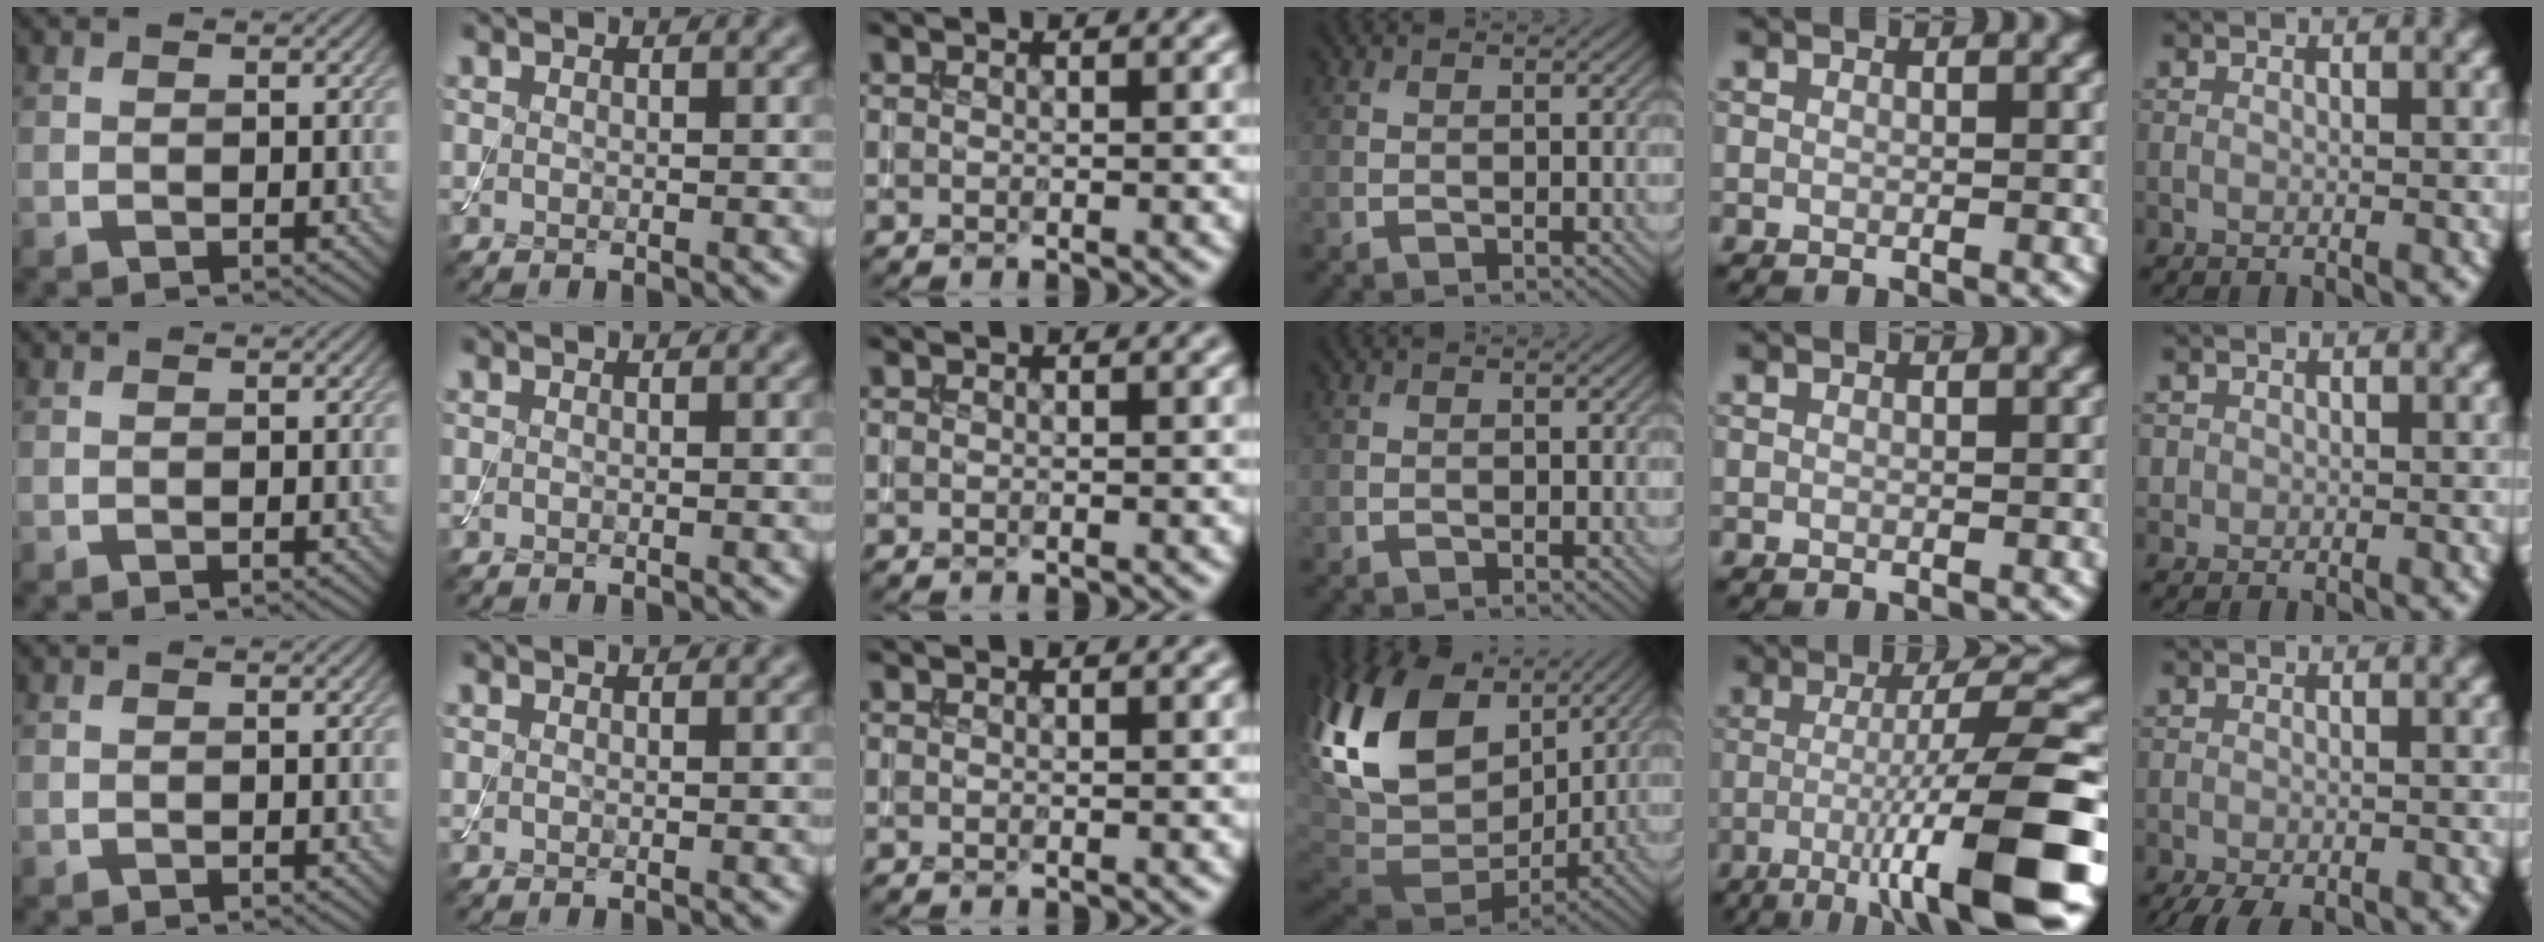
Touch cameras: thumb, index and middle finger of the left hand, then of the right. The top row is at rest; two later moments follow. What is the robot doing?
{"motion": "assemble", "object": "toy tower of hanoi"}